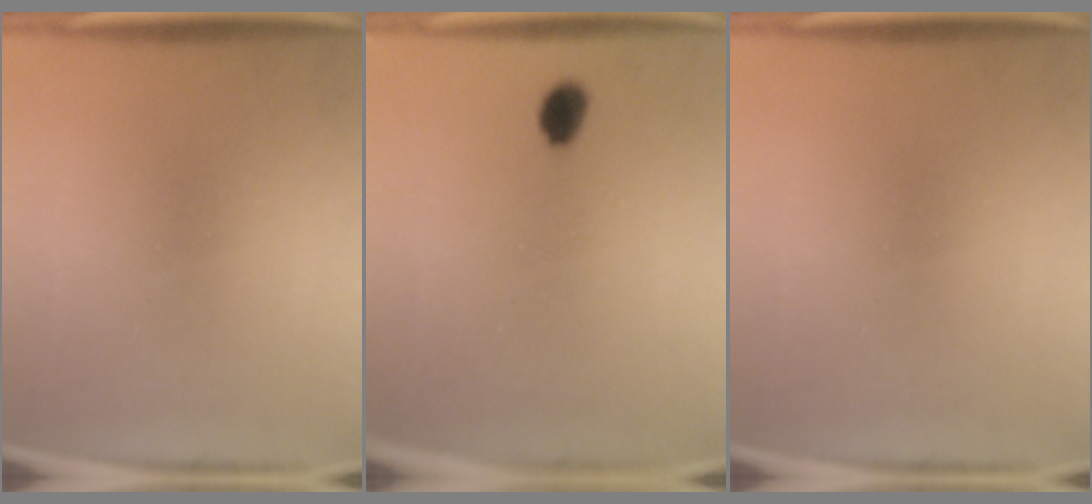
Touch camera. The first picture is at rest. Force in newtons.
{"total": 3.1}
{"total": 0.0}